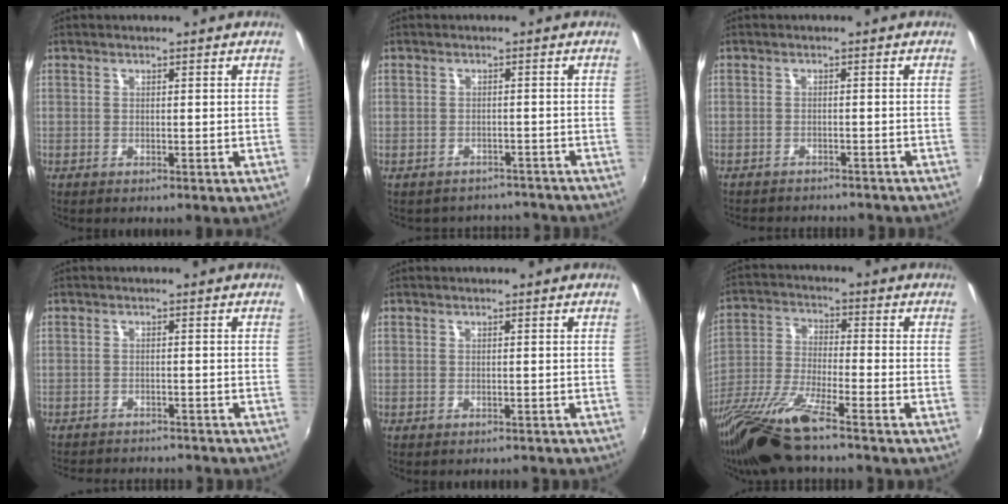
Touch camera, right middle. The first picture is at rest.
{"total": 6.6, "force": [-5.3, 3.9, 0.6], "torque": [-0.007, 0.032, -0.062]}
{"total": 7.0, "force": [-6.4, 1.6, 2.2], "torque": [-0.056, -0.012, -0.088]}
{"total": 10.1, "force": [-9.1, 2.6, 3.4], "torque": [-0.080, -0.012, -0.126]}
{"total": 1.5, "force": [-1.3, 0.6, 0.4], "torque": [-0.010, -0.004, -0.014]}
{"total": 13.2, "force": [-10.5, 0.2, 7.9], "torque": [-0.169, -0.030, -0.203]}